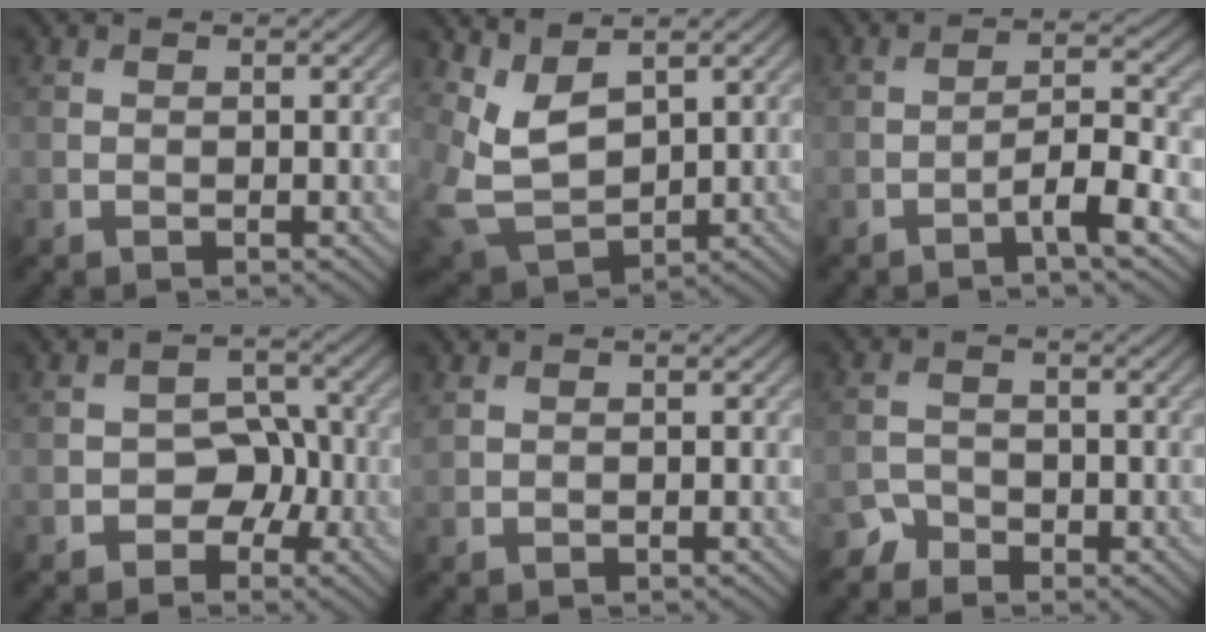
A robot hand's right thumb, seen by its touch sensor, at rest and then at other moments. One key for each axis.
{"total": 6.4, "fx": 3.4, "fy": 3.3, "fz": 4.4, "tx": -0.117, "ty": -0.012, "tz": 0.068}
{"total": 4.8, "fx": -2.5, "fy": 0.7, "fz": 4.0, "tx": -0.067, "ty": 0.011, "tz": -0.054}
{"total": 4.4, "fx": -2.0, "fy": 3.3, "fz": 2.1, "tx": -0.015, "ty": 0.015, "tz": -0.042}
{"total": 0.8, "fx": 0.6, "fy": 0.4, "fz": 0.4, "tx": -0.015, "ty": 0.001, "tz": 0.015}
{"total": 2.5, "fx": -2.0, "fy": 1.4, "fz": 0.0, "tx": 0.007, "ty": 0.004, "tz": -0.043}